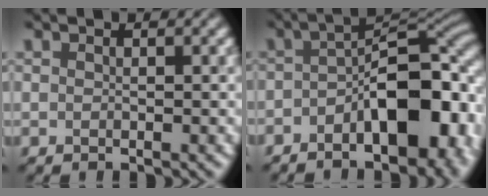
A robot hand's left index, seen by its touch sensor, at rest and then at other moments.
{"total": 11.4, "force": [-3.6, 5.8, 9.1], "torque": [-0.109, 0.007, -0.064]}